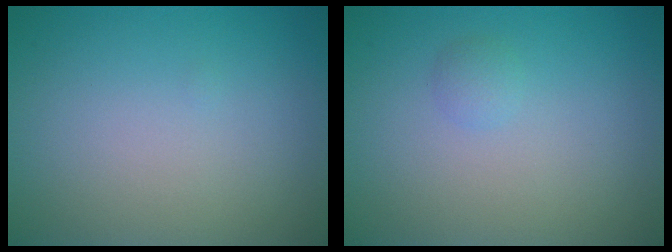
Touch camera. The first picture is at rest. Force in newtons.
{"total": 0.9, "press": 0.8, "slide": 0.0}